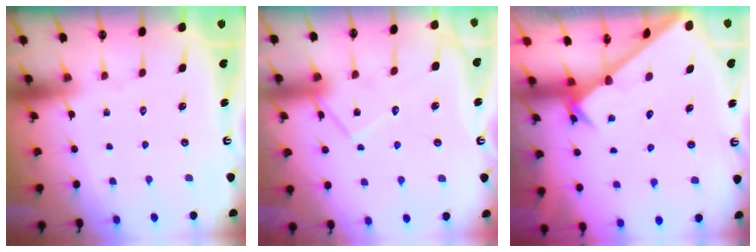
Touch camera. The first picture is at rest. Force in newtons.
{"total": 12.9, "press": 12.9, "slide": 0.8}
{"total": 2.6, "press": 2.6, "slide": 0.2}